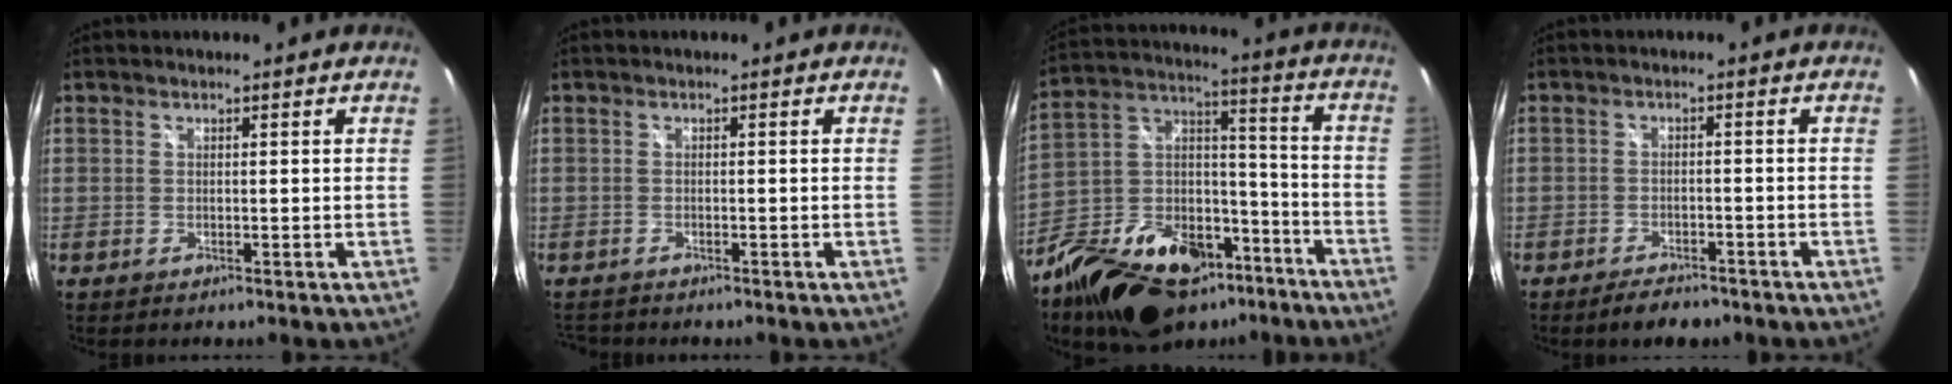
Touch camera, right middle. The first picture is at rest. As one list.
[{"total": 2.9, "force": [-2.7, 0.8, 0.9], "torque": [-0.023, -0.012, -0.044]}, {"total": 27.7, "force": [-17.2, 15.5, 15.1], "torque": [-0.304, 0.041, -0.265]}, {"total": 4.7, "force": [-3.8, 1.9, 2.0], "torque": [-0.042, 0.008, -0.054]}]